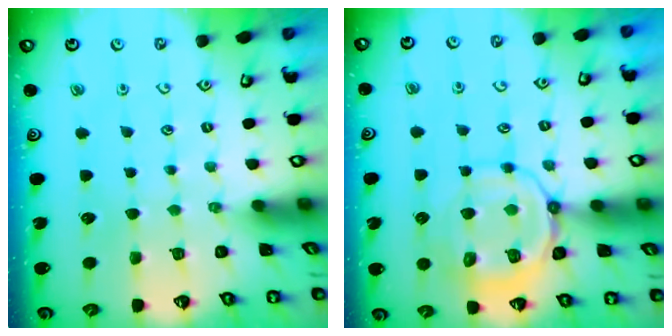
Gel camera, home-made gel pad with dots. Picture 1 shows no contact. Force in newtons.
{"total": 11.3, "press": 11.2, "slide": 1.2}